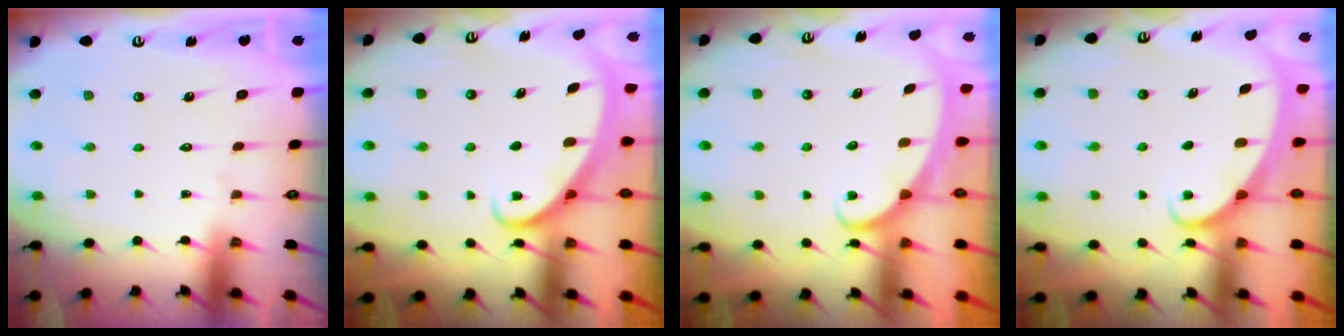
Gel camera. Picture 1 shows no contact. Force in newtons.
{"total": 2.4, "press": 2.4, "slide": 0.3}
{"total": 2.4, "press": 2.4, "slide": 0.4}
{"total": 2.1, "press": 2.1, "slide": 0.1}